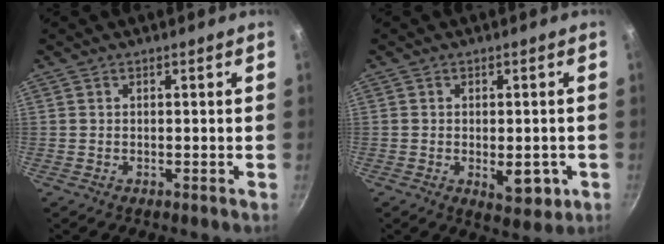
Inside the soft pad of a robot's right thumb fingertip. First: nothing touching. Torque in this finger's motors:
{"motor_torque": [-0.19, 0.18, 0.56, -0.21, 0.00]}